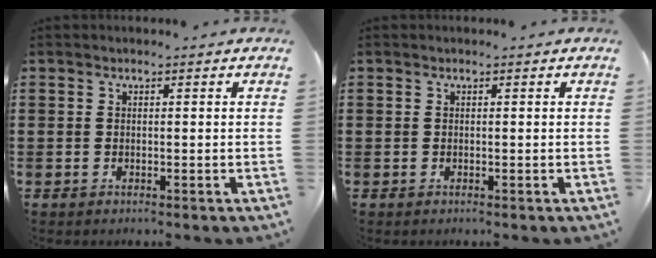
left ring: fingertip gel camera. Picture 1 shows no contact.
{"total": 0.0}